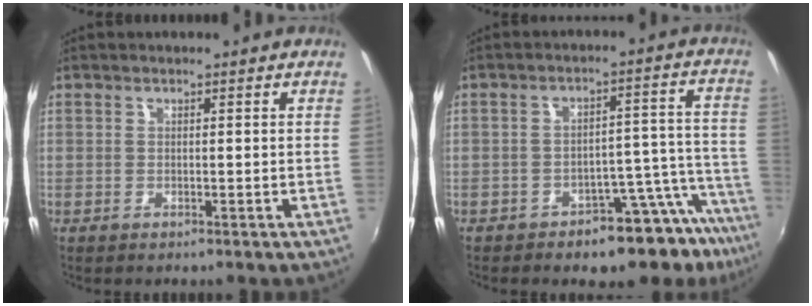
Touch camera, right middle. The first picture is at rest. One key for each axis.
{"total": 10.8, "fx": -9.4, "fy": 3.4, "fz": 4.0, "tx": -0.025, "ty": 0.029, "tz": -0.128}